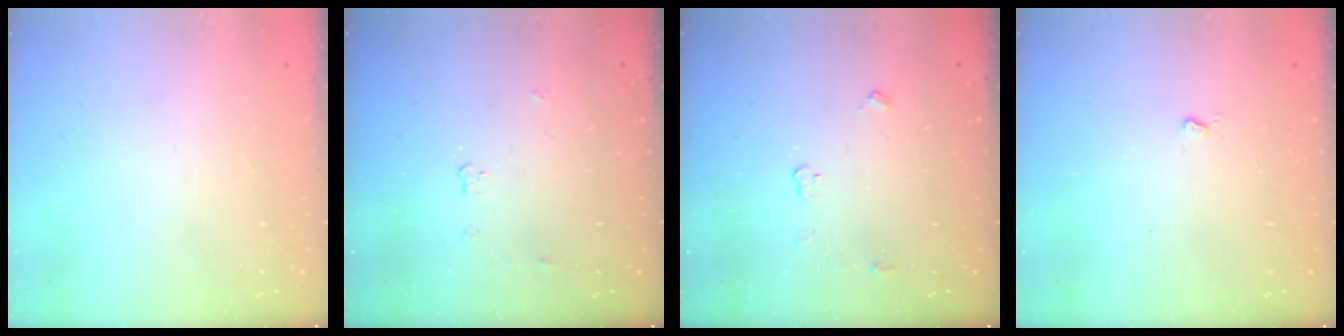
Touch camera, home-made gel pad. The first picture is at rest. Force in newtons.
{"total": 4.1, "press": 4.1, "slide": 0.3}
{"total": 3.0, "press": 2.9, "slide": 0.5}
{"total": 2.6, "press": 2.6, "slide": 0.4}